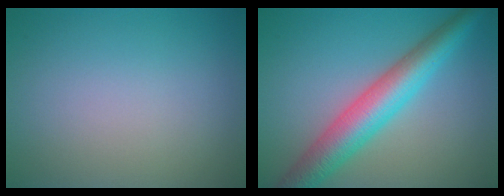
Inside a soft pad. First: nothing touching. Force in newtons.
{"total": 6.6, "press": 6.6, "slide": 0.1}